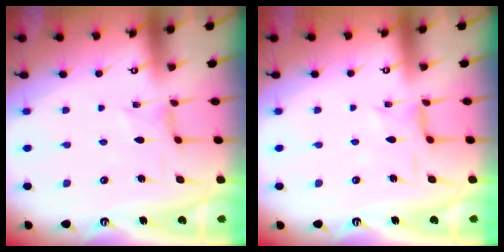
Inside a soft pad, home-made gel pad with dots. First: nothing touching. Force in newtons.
{"total": 1.6, "press": 1.6, "slide": 0.4}